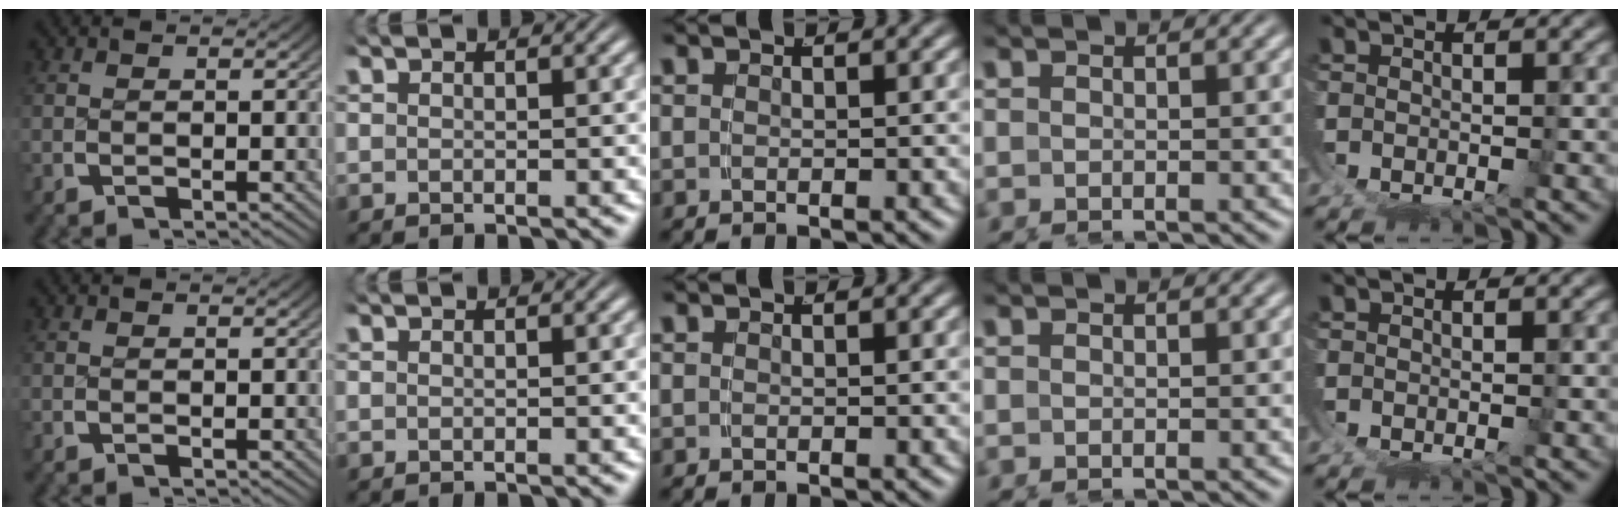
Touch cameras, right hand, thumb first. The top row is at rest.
{}